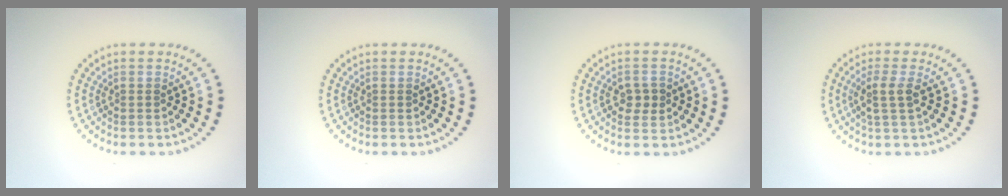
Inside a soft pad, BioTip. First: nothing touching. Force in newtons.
{"total": 0.0}
{"total": 1.9, "press": 1.9, "slide": 0.3}
{"total": 2.1, "press": 1.7, "slide": 1.2}